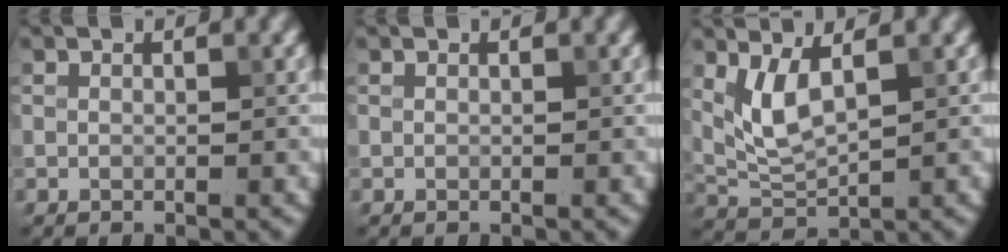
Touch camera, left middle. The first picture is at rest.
{"total": 0.0}
{"total": 3.4, "force": [1.4, 1.2, 2.8], "torque": [-0.073, -0.009, 0.036]}